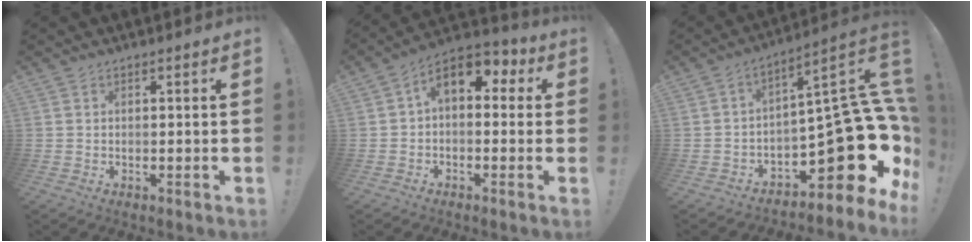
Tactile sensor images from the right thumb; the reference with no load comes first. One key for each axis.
{"total": 9.4, "fx": 2.9, "fy": 5.6, "fz": 7.0, "tx": -0.102, "ty": -0.003, "tz": 0.056}
{"total": 20.0, "fx": -5.5, "fy": 8.4, "fz": 17.3, "tx": -0.235, "ty": 0.009, "tz": -0.082}